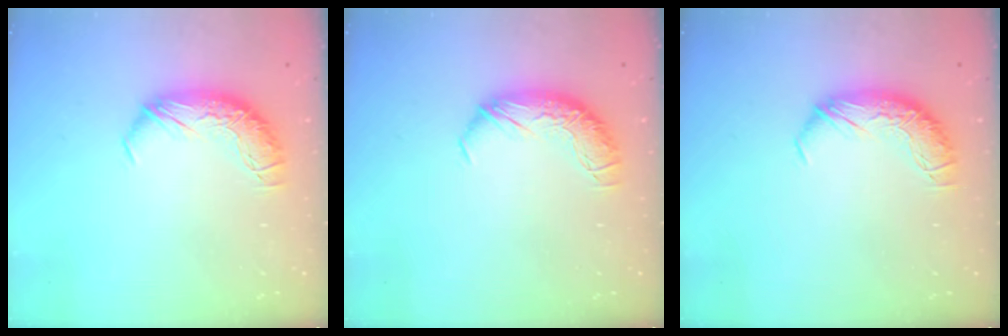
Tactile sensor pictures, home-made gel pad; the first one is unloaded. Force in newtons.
{"total": 0.0}
{"total": 0.0}